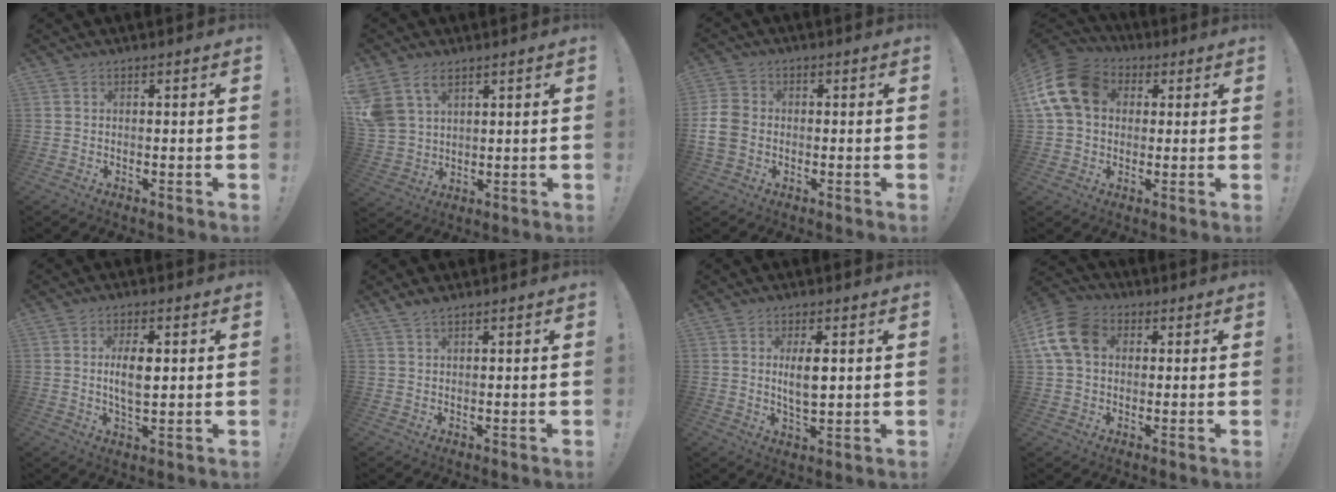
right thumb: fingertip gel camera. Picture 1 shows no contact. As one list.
[{"total": 8.1, "force": [5.0, 5.2, 3.7], "torque": [-0.083, -0.020, 0.105]}, {"total": 8.7, "force": [-1.2, 6.8, 5.2], "torque": [-0.120, 0.003, -0.020]}, {"total": 16.2, "force": [3.8, 12.3, 9.9], "torque": [-0.188, 0.002, 0.075]}, {"total": 7.0, "force": [1.1, 3.1, 6.2], "torque": [-0.107, -0.007, 0.010]}, {"total": 2.4, "force": [2.0, 0.6, 1.2], "torque": [-0.020, -0.012, 0.036]}, {"total": 6.1, "force": [1.5, 2.4, 5.4], "torque": [-0.098, -0.008, 0.021]}, {"total": 13.1, "force": [3.2, 9.8, 8.1], "torque": [-0.152, 0.003, 0.065]}]